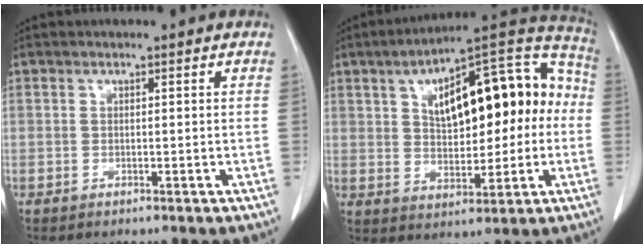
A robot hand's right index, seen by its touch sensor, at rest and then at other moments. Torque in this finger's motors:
{"motor_torque": [1.49, 0.65, 0.77, 0.21]}